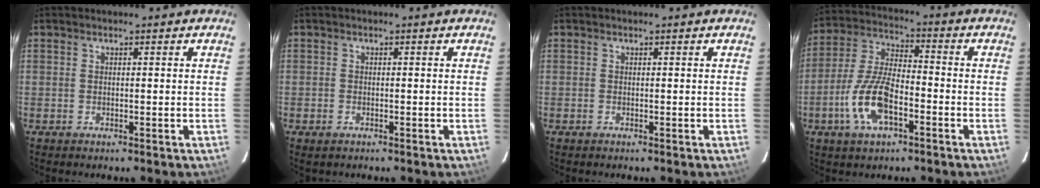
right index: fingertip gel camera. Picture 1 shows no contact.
{"total": 1.4, "force": [-0.8, 1.0, 0.5], "torque": [-0.010, -0.003, -0.015]}
{"total": 0.0}
{"total": 12.2, "force": [-5.0, 5.1, 9.9], "torque": [-0.215, 0.001, -0.095]}